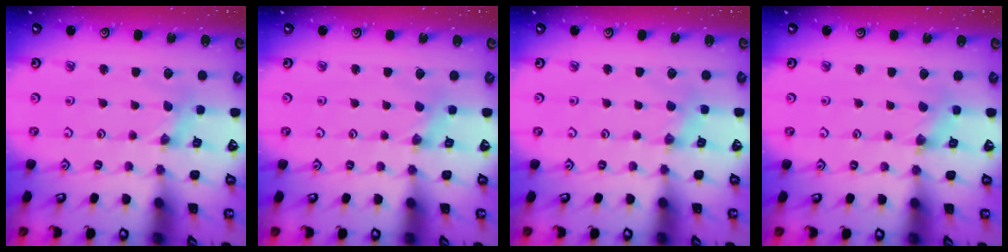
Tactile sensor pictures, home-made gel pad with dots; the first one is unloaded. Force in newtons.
{"total": 0.0}
{"total": 2.1, "press": 2.1, "slide": 0.4}
{"total": 1.4, "press": 1.3, "slide": 0.3}